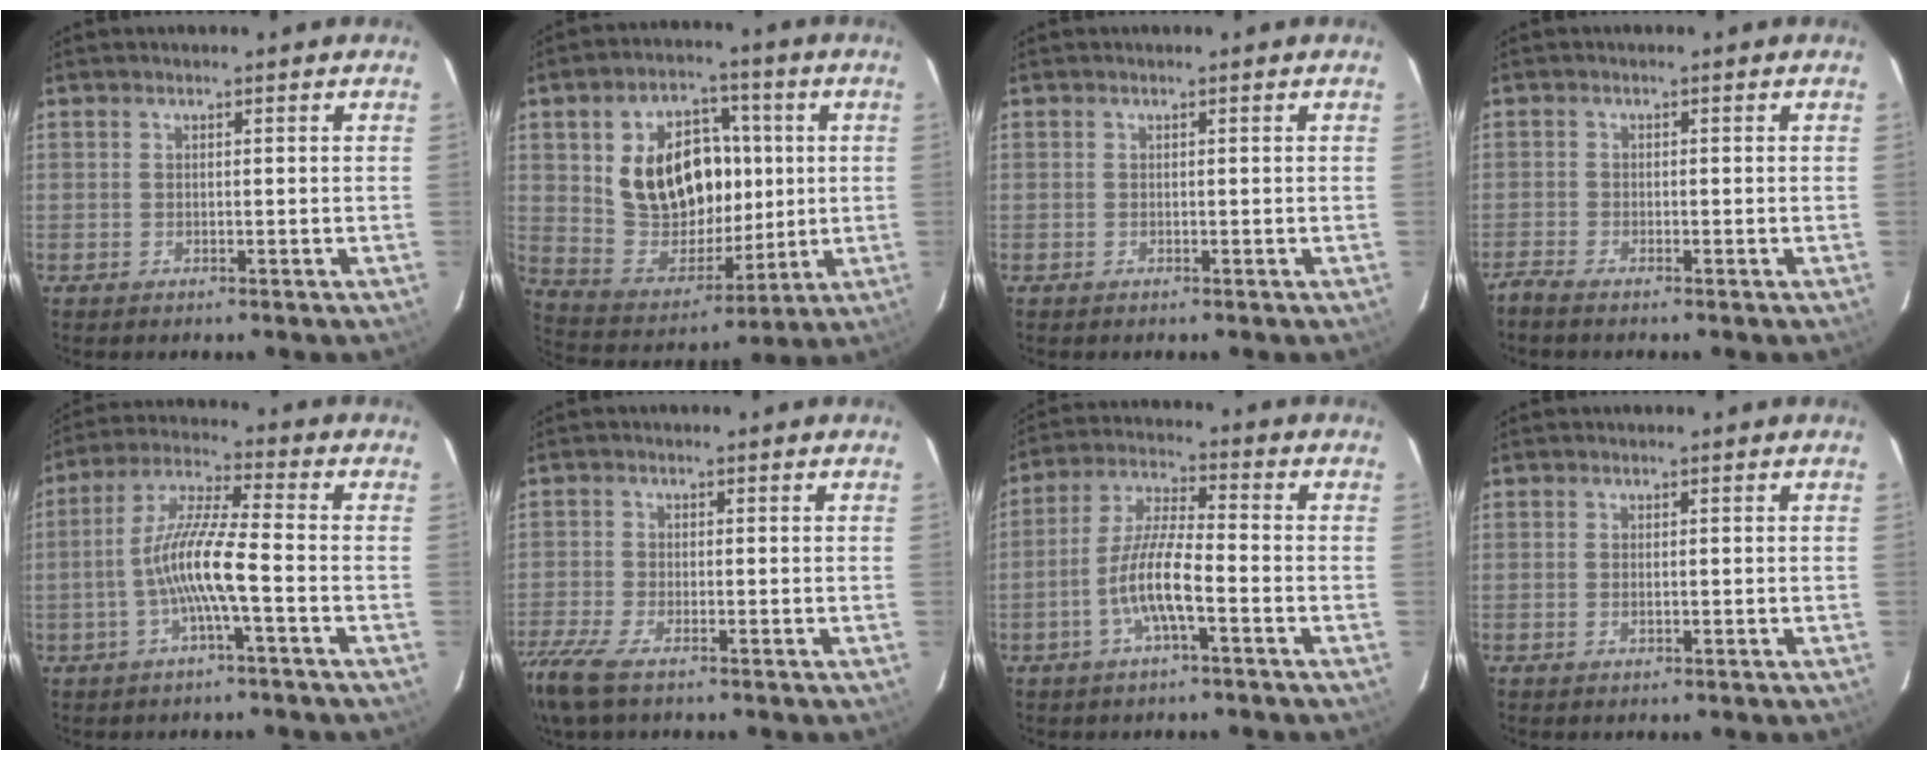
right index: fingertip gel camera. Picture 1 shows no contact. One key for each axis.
{"total": 18.3, "fx": 3.5, "fy": 13.3, "fz": 12.1, "tx": -0.241, "ty": 0.023, "tz": 0.086}
{"total": 0.0}
{"total": 2.2, "fx": -2.0, "fy": 0.3, "fz": 0.8, "tx": -0.029, "ty": -0.006, "tz": -0.042}
{"total": 9.6, "fx": -2.8, "fy": 0.4, "fz": 9.1, "tx": -0.192, "ty": 0.010, "tz": -0.056}
{"total": 9.1, "fx": -6.5, "fy": 2.6, "fz": 5.9, "tx": -0.147, "ty": -0.040, "tz": -0.129}
{"total": 8.6, "fx": -3.6, "fy": 1.3, "fz": 7.7, "tx": -0.163, "ty": 0.007, "tz": -0.070}
{"total": 0.8, "fx": -0.2, "fy": 0.3, "fz": 0.7, "tx": -0.015, "ty": -0.002, "tz": -0.003}